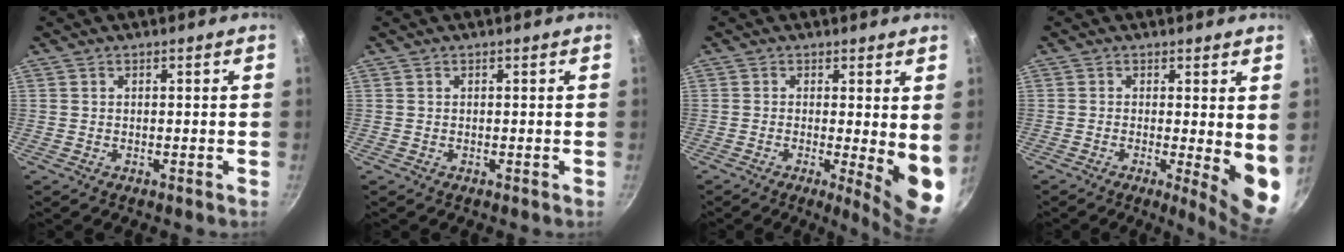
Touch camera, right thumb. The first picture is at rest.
{"total": 0.0}
{"total": 8.5, "force": [-0.3, 1.9, 8.3], "torque": [-0.103, -0.022, -0.002]}
{"total": 8.1, "force": [-0.3, 1.9, 7.9], "torque": [-0.098, -0.021, -0.002]}